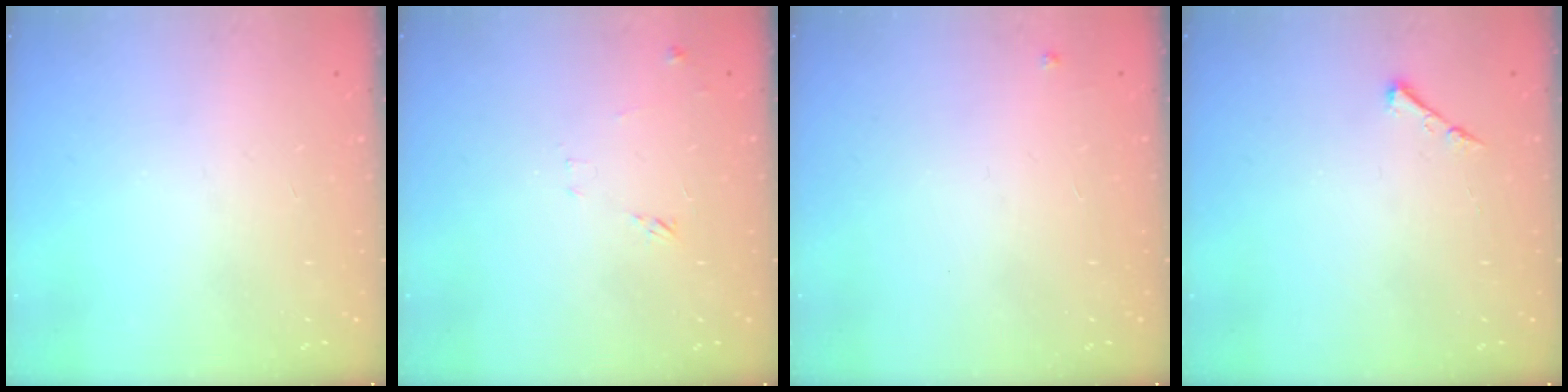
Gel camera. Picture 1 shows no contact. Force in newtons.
{"total": 9.4, "press": 9.4, "slide": 0.6}
{"total": 3.0, "press": 3.0, "slide": 0.5}
{"total": 3.7, "press": 3.6, "slide": 0.5}